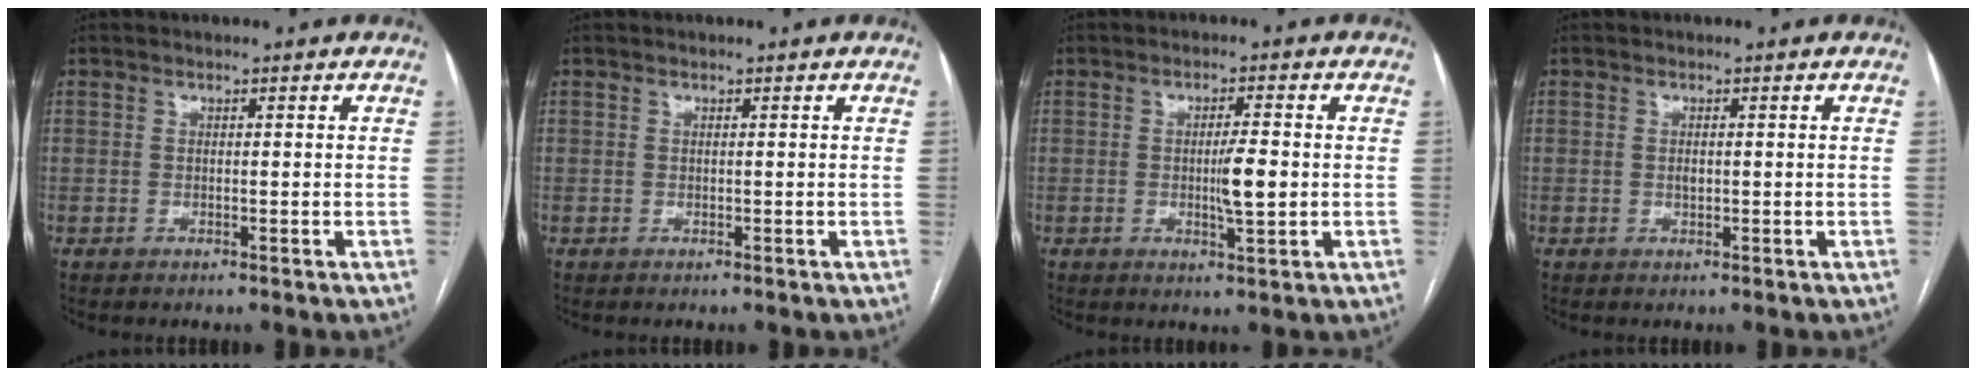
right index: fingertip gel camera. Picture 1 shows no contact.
{"total": 0.0}
{"total": 4.5, "force": [-0.5, 0.5, 4.4], "torque": [-0.074, -0.003, -0.005]}
{"total": 1.0, "force": [0.0, 0.6, 0.8], "torque": [-0.013, 0.001, 0.000]}